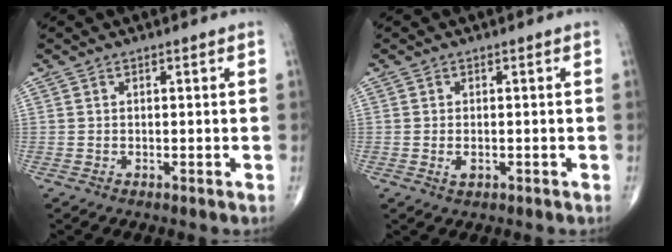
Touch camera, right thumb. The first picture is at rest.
{"total": 1.7, "force": [-0.4, 0.9, 1.4], "torque": [-0.026, -0.002, -0.007]}